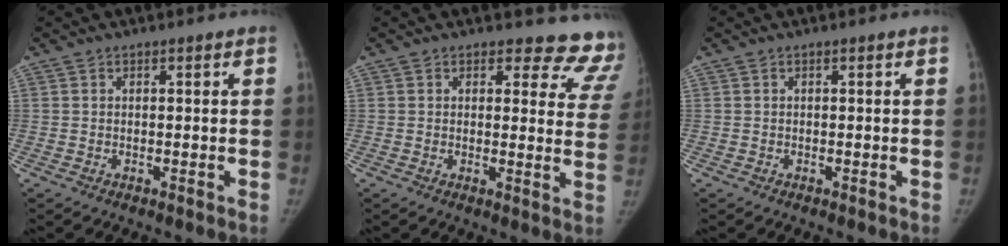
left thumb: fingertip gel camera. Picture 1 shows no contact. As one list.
[{"total": 12.5, "force": [11.8, 4.3, 0.6], "torque": [0.053, -0.104, 0.091]}, {"total": 0.0}]